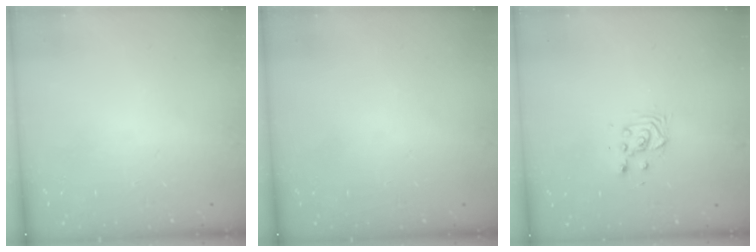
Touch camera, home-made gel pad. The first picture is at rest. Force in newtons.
{"total": 0.0}
{"total": 3.6, "press": 3.6, "slide": 0.1}